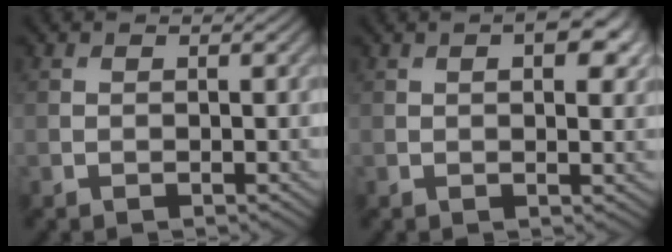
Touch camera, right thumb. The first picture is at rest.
{"total": 4.6, "force": [1.6, 2.1, 3.8], "torque": [-0.058, 0.001, 0.023]}